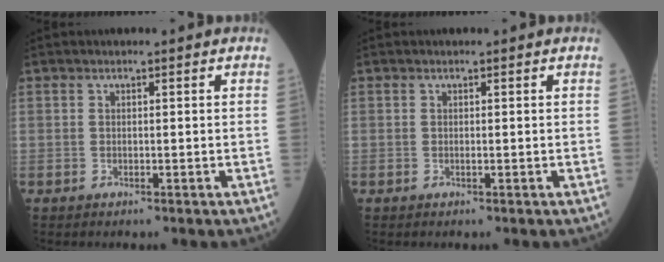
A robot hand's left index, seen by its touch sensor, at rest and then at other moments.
{"total": 1.0, "force": [-1.0, -0.1, -0.1], "torque": [-0.003, -0.007, -0.016]}